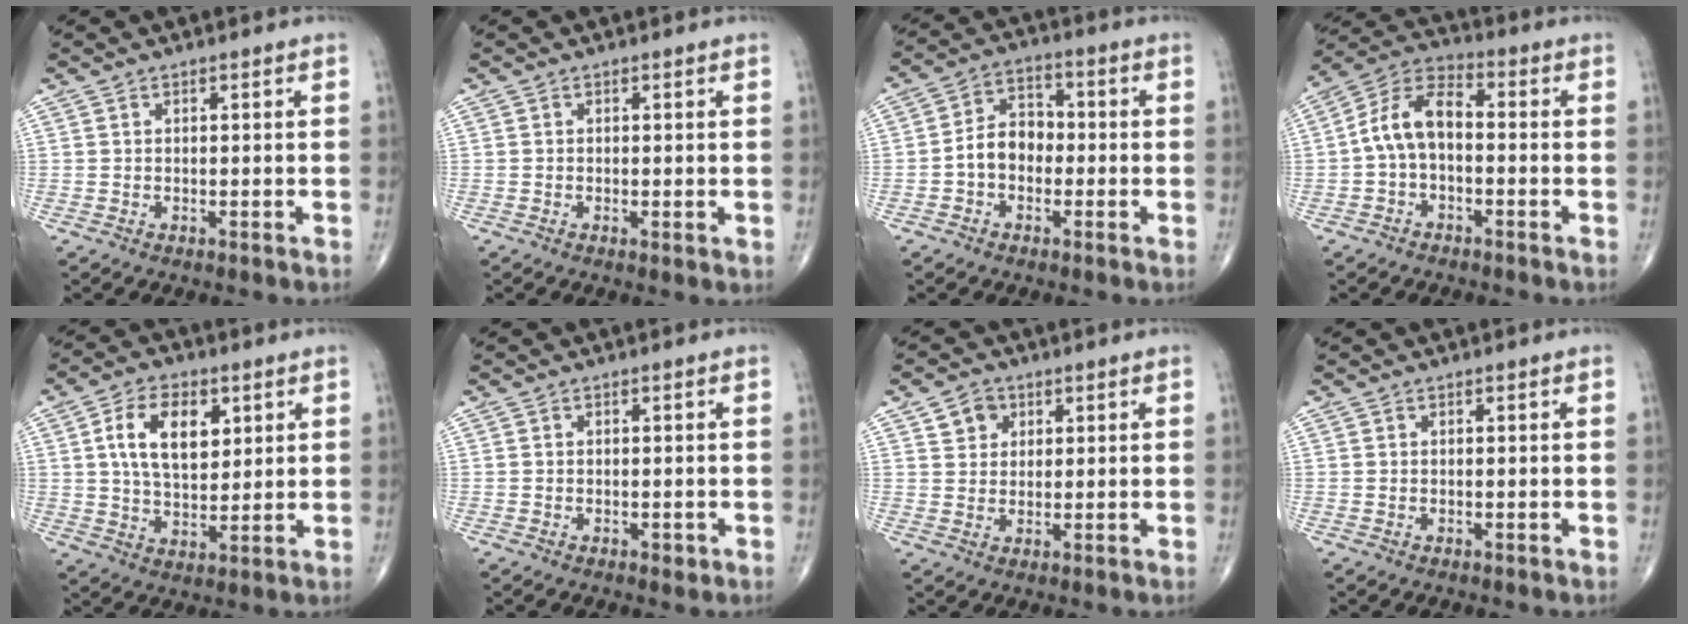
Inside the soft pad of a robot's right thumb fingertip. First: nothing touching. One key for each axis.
{"total": 1.1, "fx": -0.1, "fy": 0.4, "fz": 1.0, "tx": -0.019, "ty": -0.005, "tz": -0.004}
{"total": 7.2, "fx": -1.4, "fy": 5.4, "fz": 4.5, "tx": -0.057, "ty": 0.031, "tz": -0.040}
{"total": 9.3, "fx": -0.9, "fy": 5.5, "fz": 7.4, "tx": -0.134, "ty": 0.036, "tz": -0.032}
{"total": 11.5, "fx": 3.5, "fy": 6.7, "fz": 8.7, "tx": -0.130, "ty": -0.011, "tz": 0.063}
{"total": 1.3, "fx": -0.5, "fy": 0.7, "fz": 0.9, "tx": -0.011, "ty": -0.001, "tz": -0.007}
{"total": 4.4, "fx": 2.0, "fy": 3.6, "fz": 1.5, "tx": -0.003, "ty": -0.007, "tz": 0.031}
{"total": 0.0}